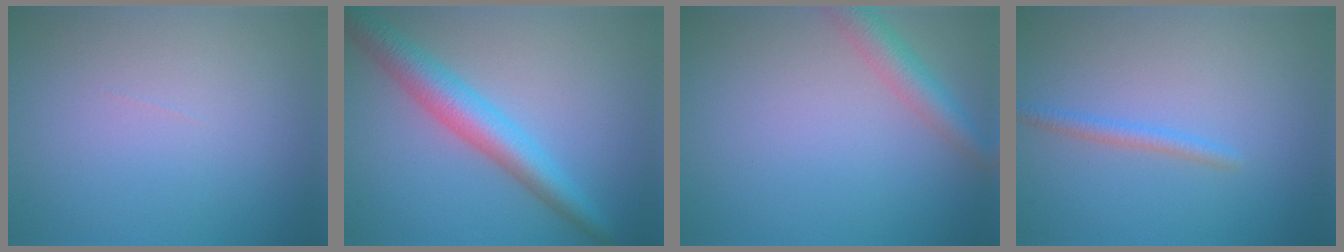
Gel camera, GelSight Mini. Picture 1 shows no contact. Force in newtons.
{"total": 5.1, "press": 5.1, "slide": 0.2}
{"total": 3.3, "press": 3.3, "slide": 0.1}
{"total": 1.4, "press": 1.4, "slide": 0.0}